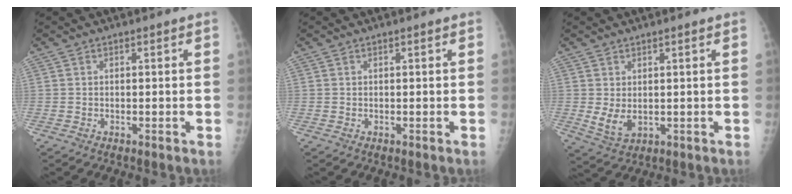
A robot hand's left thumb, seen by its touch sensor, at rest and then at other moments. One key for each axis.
{"total": 0.0}
{"total": 4.7, "fx": 0.6, "fy": 2.7, "fz": 3.8, "tx": -0.063, "ty": -0.010, "tz": 0.022}